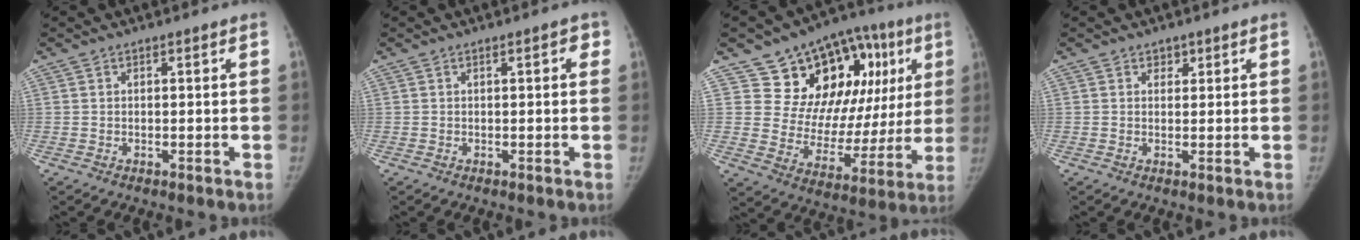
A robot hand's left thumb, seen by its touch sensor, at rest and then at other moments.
{"total": 1.8, "force": [0.6, 0.7, 1.5], "torque": [-0.012, 0.003, 0.005]}
{"total": 23.3, "force": [9.3, 14.7, 15.5], "torque": [-0.148, -0.006, 0.146]}
{"total": 1.5, "force": [0.9, 1.1, 0.3], "torque": [0.009, -0.006, 0.012]}